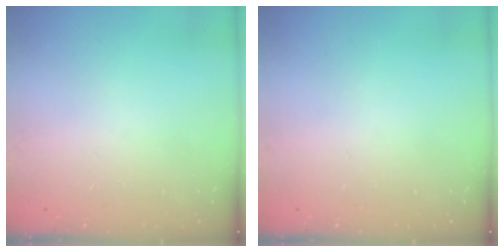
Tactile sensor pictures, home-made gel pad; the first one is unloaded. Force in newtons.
{"total": 0.0}